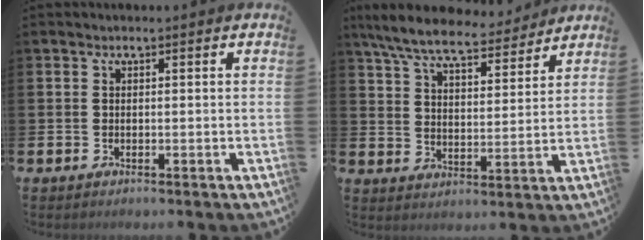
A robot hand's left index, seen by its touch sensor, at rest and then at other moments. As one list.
[{"total": 8.1, "force": [7.3, 1.6, 2.9], "torque": [-0.088, -0.041, 0.130]}]